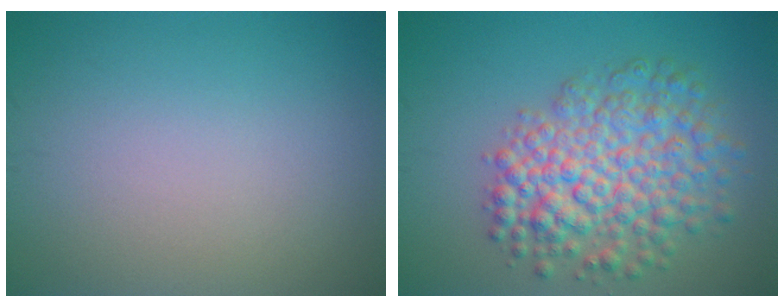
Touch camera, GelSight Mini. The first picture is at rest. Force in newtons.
{"total": 7.5, "press": 7.5, "slide": 0.2}